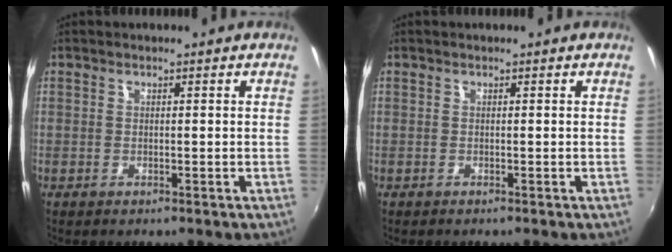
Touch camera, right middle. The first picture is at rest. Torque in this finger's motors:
{"motor_torque": [0.00, 0.00, 0.00, 0.00]}